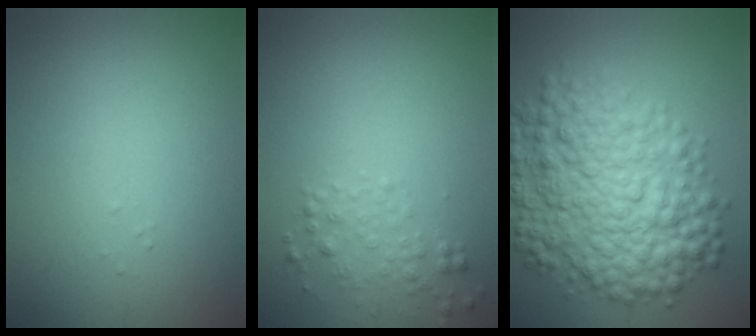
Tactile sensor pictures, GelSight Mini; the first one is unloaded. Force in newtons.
{"total": 1.7, "press": 1.7, "slide": 0.1}
{"total": 9.6, "press": 9.6, "slide": 0.1}